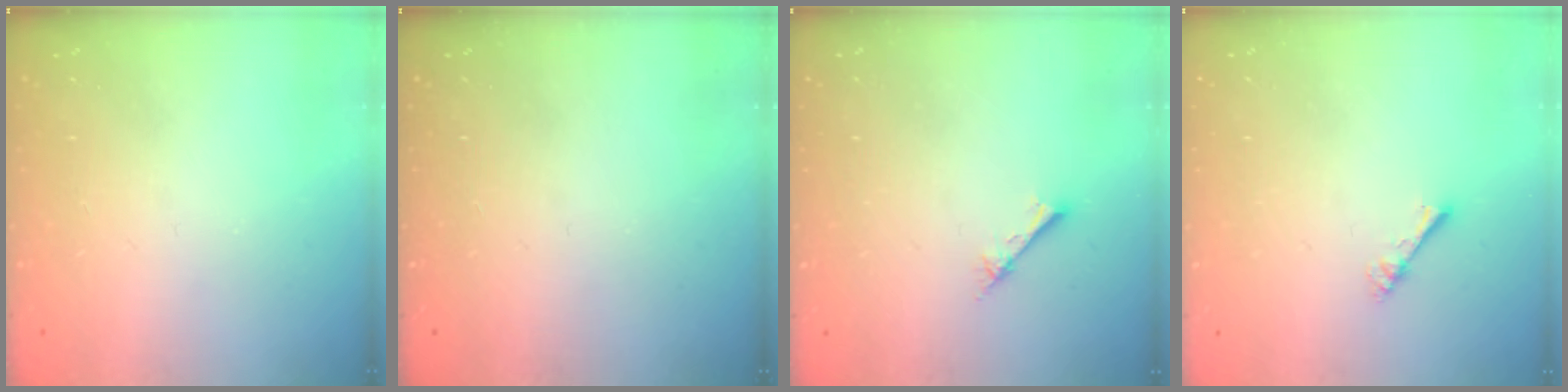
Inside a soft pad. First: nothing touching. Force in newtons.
{"total": 0.0}
{"total": 2.3, "press": 2.3, "slide": 0.3}
{"total": 2.4, "press": 2.4, "slide": 0.2}